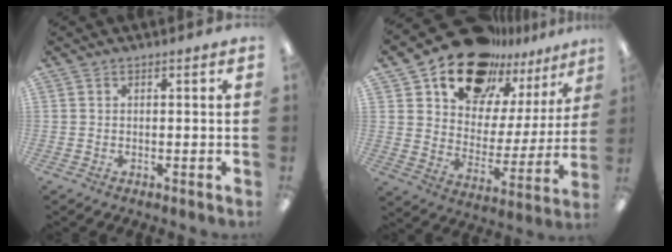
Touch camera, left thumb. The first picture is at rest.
{"total": 18.1, "force": [15.2, 8.7, 4.6], "torque": [-0.093, -0.125, 0.274]}